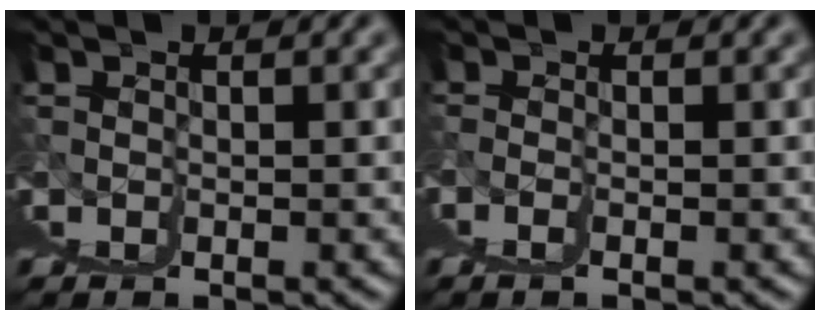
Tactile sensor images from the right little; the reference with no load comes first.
{"total": 0.6, "force": [0.3, 0.2, 0.5], "torque": [-0.006, 0.011, 0.003]}